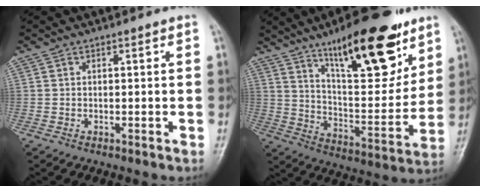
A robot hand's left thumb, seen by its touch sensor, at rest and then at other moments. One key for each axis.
{"total": 22.3, "fx": 14.0, "fy": 7.3, "fz": 15.7, "tx": -0.200, "ty": -0.070, "tz": 0.230}